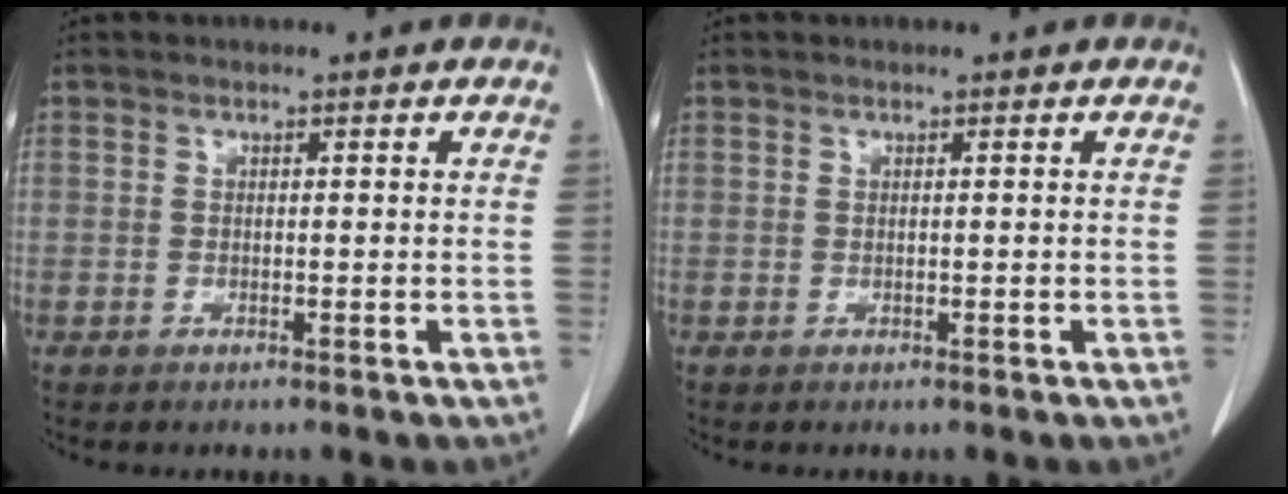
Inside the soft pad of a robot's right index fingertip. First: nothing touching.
{"total": 0.0}